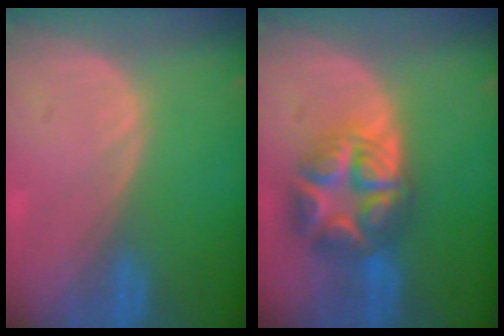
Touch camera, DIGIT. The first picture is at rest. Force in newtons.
{"total": 8.9, "press": 8.9, "slide": 0.5}